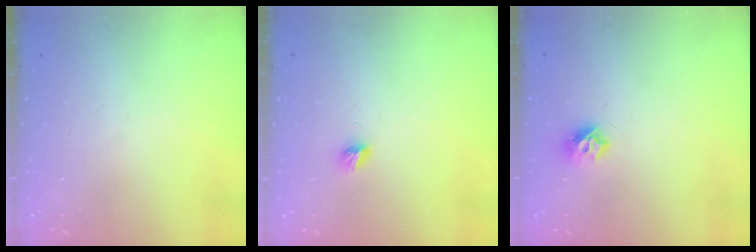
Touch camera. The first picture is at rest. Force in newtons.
{"total": 3.4, "press": 3.4, "slide": 0.4}
{"total": 7.3, "press": 7.3, "slide": 0.3}